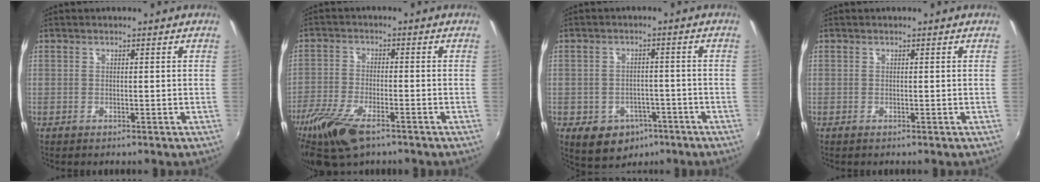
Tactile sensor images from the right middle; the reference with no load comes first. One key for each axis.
{"total": 11.9, "fx": -7.9, "fy": 4.2, "fz": 7.9, "tx": -0.186, "ty": -0.034, "tz": -0.155}
{"total": 9.1, "fx": -4.7, "fy": 7.0, "fz": 3.5, "tx": -0.078, "ty": 0.005, "tz": -0.047}
{"total": 0.0}